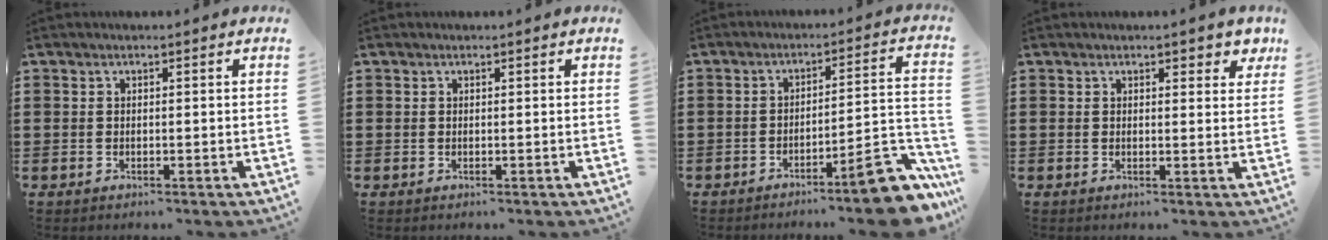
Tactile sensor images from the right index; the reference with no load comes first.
{"total": 0.5, "force": [0.2, 0.5, 0.0], "torque": [-0.001, 0.004, 0.004]}
{"total": 10.9, "force": [-7.8, 1.7, 7.4], "torque": [-0.095, 0.024, -0.140]}
{"total": 1.9, "force": [1.5, 0.8, 0.9], "torque": [-0.005, 0.002, 0.024]}